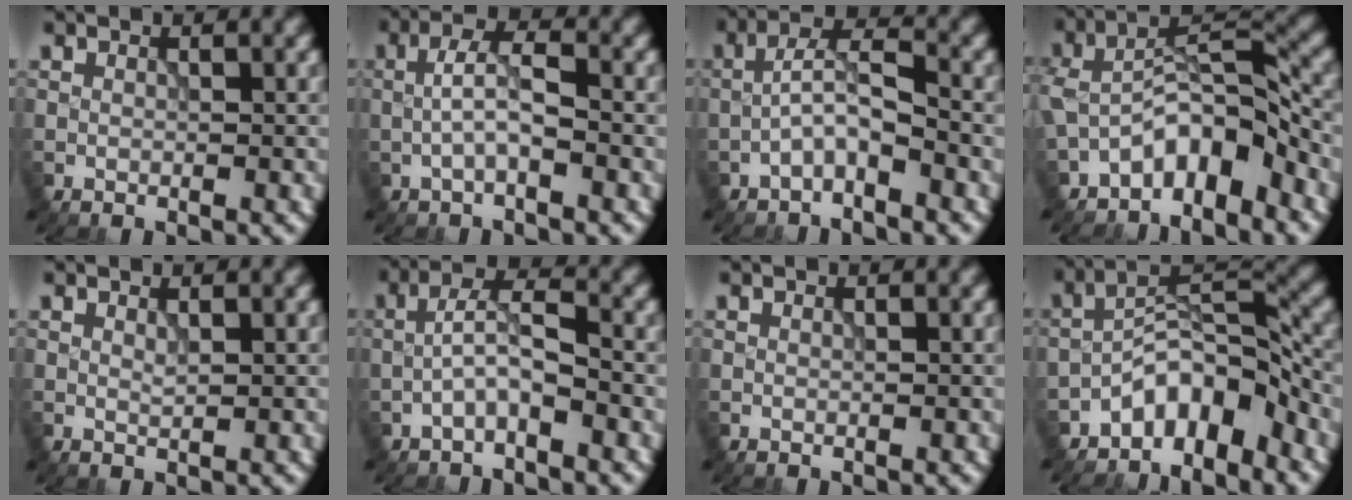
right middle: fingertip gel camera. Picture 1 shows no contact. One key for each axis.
{"total": 3.2, "fx": -0.6, "fy": 1.1, "fz": 3.0, "tx": -0.059, "ty": 0.008, "tz": -0.015}
{"total": 3.3, "fx": -1.7, "fy": 1.1, "fz": 2.6, "tx": -0.047, "ty": 0.013, "tz": -0.039}
{"total": 6.0, "fx": -3.7, "fy": 2.6, "fz": 4.0, "tx": -0.058, "ty": 0.008, "tz": -0.079}
{"total": 0.6, "fx": 0.3, "fy": 0.1, "fz": 0.4, "tx": -0.011, "ty": -0.003, "tz": 0.009}
{"total": 3.2, "fx": -1.4, "fy": 1.0, "fz": 2.7, "tx": -0.050, "ty": 0.011, "tz": -0.032}
{"total": 0.0}
{"total": 5.6, "fx": -4.1, "fy": 2.1, "fz": 3.1, "tx": -0.037, "ty": 0.014, "tz": -0.084}